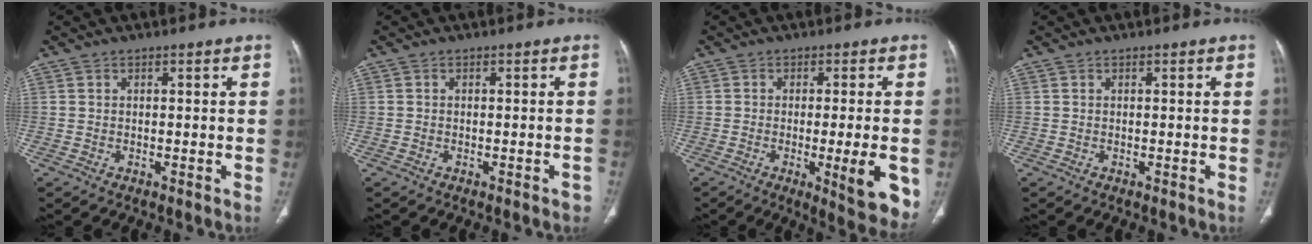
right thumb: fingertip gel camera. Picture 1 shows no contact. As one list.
[{"total": 1.0, "force": [-0.5, 0.8, -0.4], "torque": [0.014, 0.009, -0.003]}, {"total": 9.9, "force": [-2.3, 2.2, 9.4], "torque": [-0.117, -0.017, -0.024]}, {"total": 0.0}]